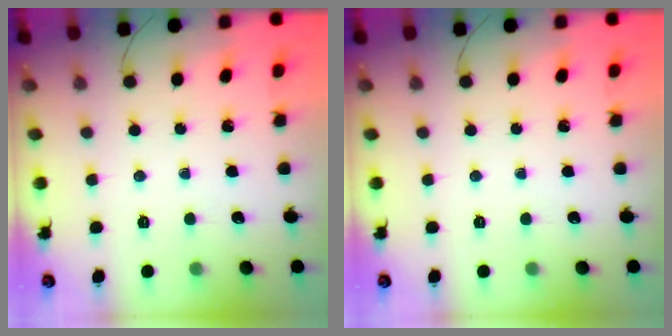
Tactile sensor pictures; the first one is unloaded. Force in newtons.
{"total": 0.0}